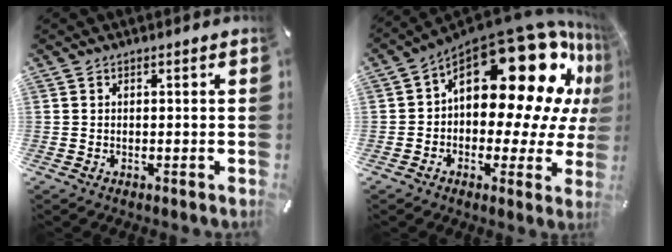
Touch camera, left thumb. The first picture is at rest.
{"total": 26.1, "force": [10.5, 13.4, 19.8], "torque": [-0.298, -0.090, 0.180]}